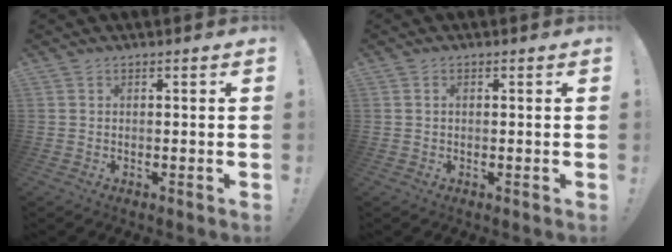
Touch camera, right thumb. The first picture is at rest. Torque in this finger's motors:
{"motor_torque": [0.40, -0.30, 0.03, 0.00, -0.04]}